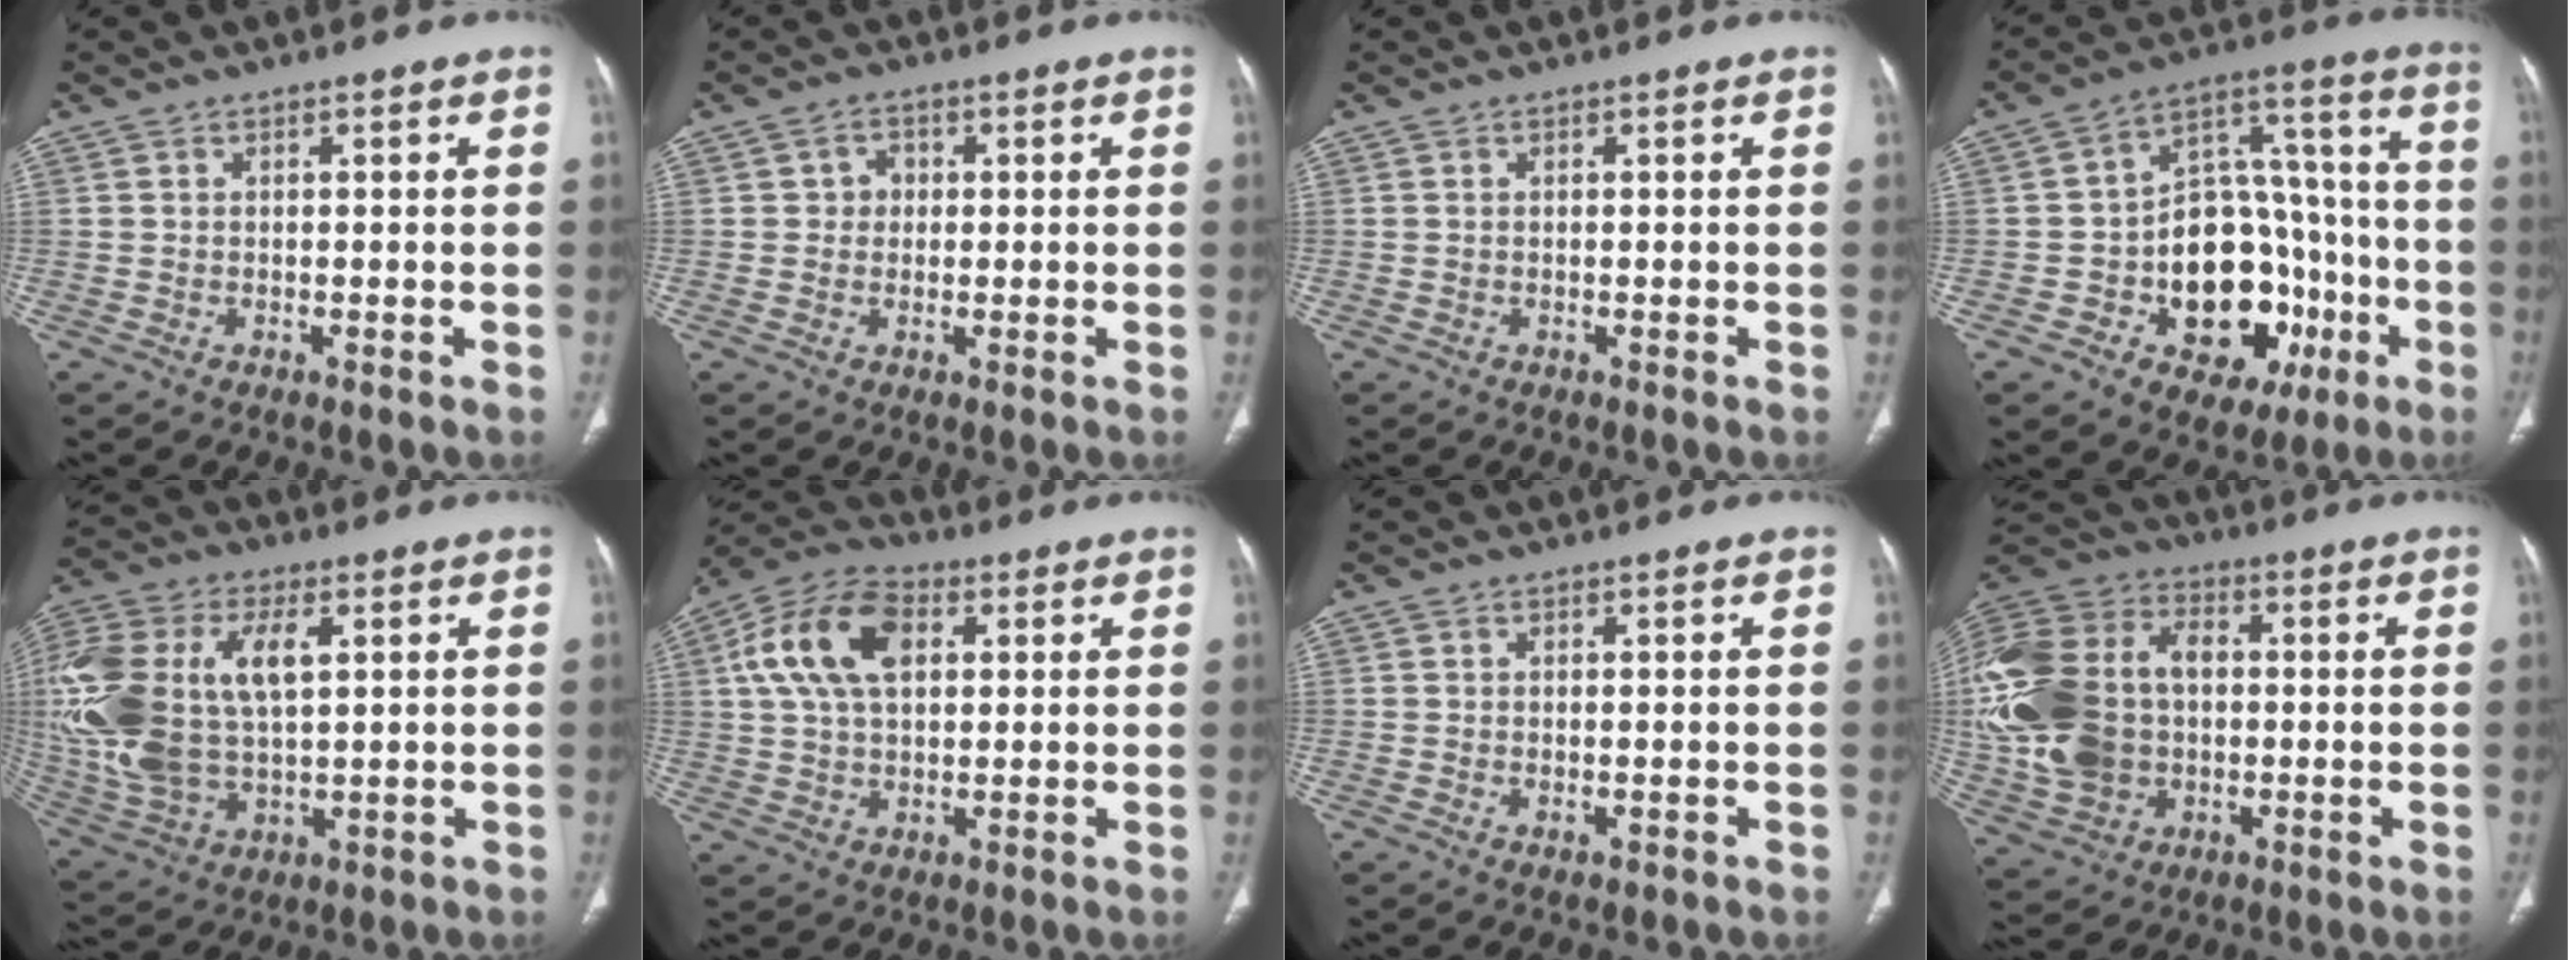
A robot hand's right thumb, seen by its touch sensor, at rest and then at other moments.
{"total": 2.7, "force": [0.4, 2.4, 1.0], "torque": [0.002, 0.005, 0.002]}
{"total": 0.0}
{"total": 23.5, "force": [-7.0, 15.3, 16.5], "torque": [-0.184, 0.058, -0.085]}
{"total": 23.6, "force": [4.0, 13.3, 19.1], "torque": [-0.436, 0.002, 0.076]}
{"total": 13.9, "force": [3.8, 8.4, 10.4], "torque": [-0.196, 0.015, 0.065]}
{"total": 0.8, "force": [-0.2, 0.4, 0.7], "torque": [-0.014, -0.004, 0.000]}
{"total": 24.9, "force": [0.1, 18.3, 16.9], "torque": [-0.382, 0.025, 0.014]}